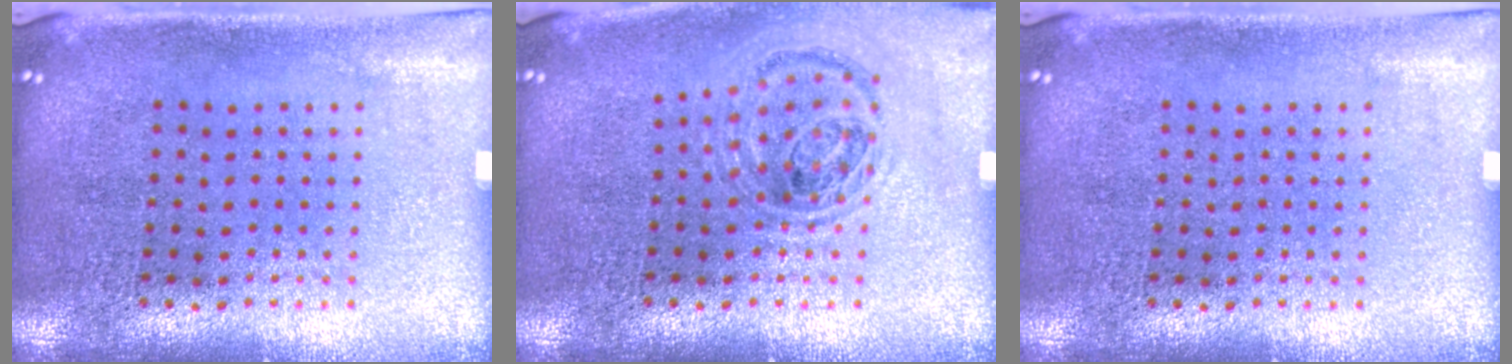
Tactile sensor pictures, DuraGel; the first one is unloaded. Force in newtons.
{"total": 0.9, "press": 0.9, "slide": 0.2}
{"total": 0.0}